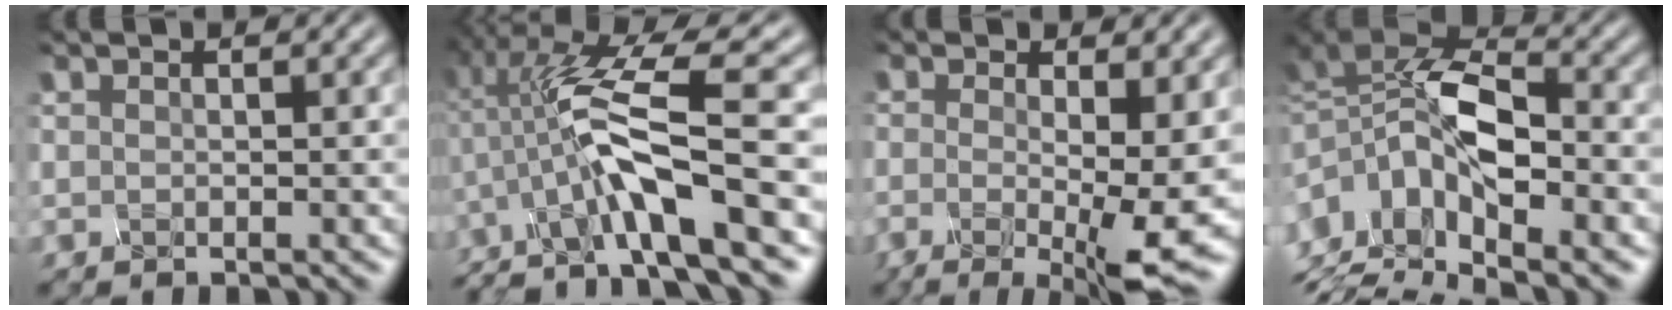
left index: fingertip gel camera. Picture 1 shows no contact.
{"total": 10.7, "force": [-3.7, 2.1, 9.8], "torque": [-0.206, 0.014, -0.046]}
{"total": 8.6, "force": [-1.4, 2.1, 8.2], "torque": [-0.126, -0.011, -0.002]}
{"total": 10.8, "force": [-4.2, 5.6, 8.3], "torque": [-0.193, 0.007, -0.061]}